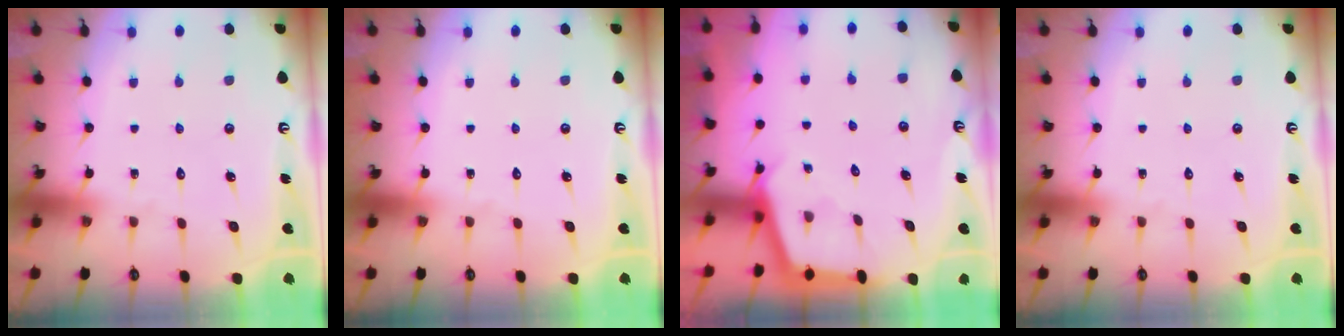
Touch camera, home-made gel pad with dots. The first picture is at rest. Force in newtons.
{"total": 0.0}
{"total": 2.9, "press": 2.9, "slide": 0.3}
{"total": 0.0}